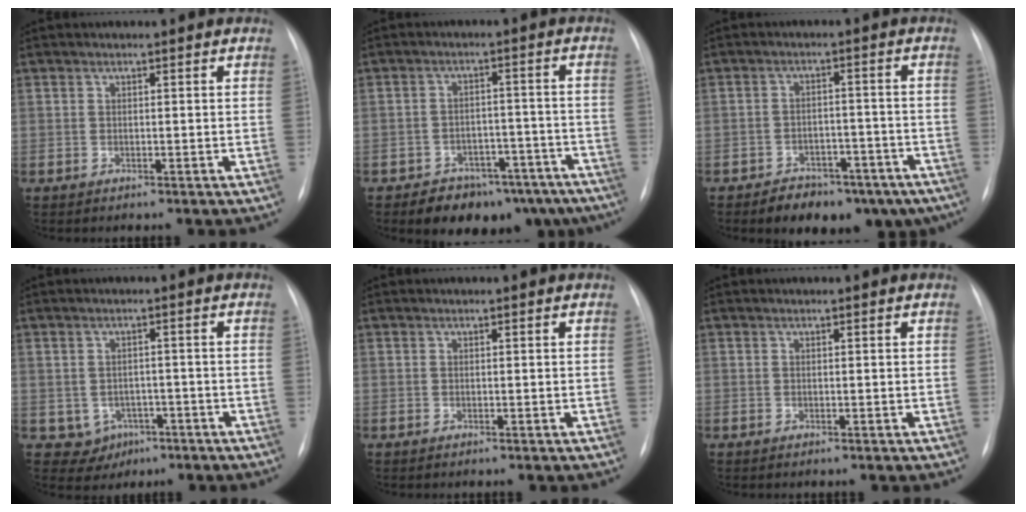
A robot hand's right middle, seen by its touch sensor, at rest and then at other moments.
{"total": 13.0, "force": [-10.0, 7.0, 4.4], "torque": [-0.032, 0.034, -0.124]}
{"total": 11.7, "force": [-8.6, 6.2, 5.2], "torque": [-0.047, 0.024, -0.114]}
{"total": 4.5, "force": [-1.7, 4.1, 0.8], "torque": [-0.005, 0.007, -0.012]}
{"total": 0.0}
{"total": 0.0}